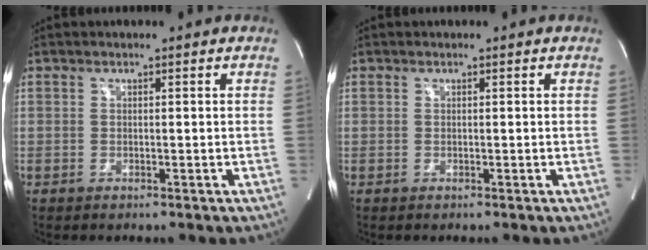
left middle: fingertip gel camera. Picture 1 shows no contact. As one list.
[{"total": 0.0}]